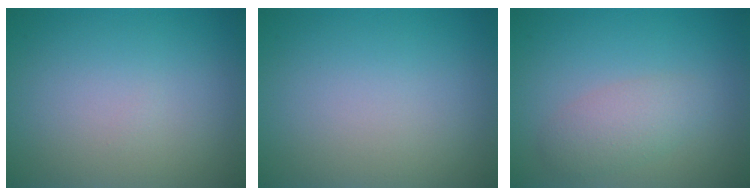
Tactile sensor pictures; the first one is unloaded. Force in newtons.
{"total": 0.0}
{"total": 2.5, "press": 2.5, "slide": 0.1}